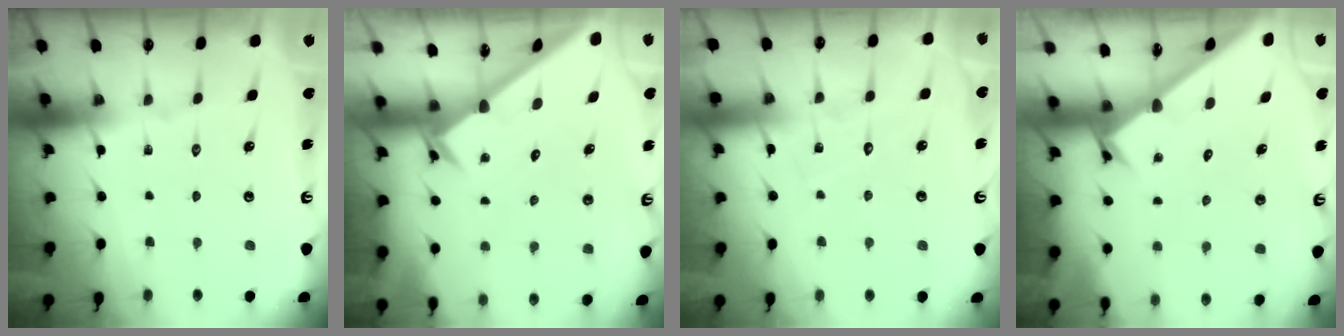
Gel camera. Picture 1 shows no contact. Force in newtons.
{"total": 2.4, "press": 2.4, "slide": 0.2}
{"total": 4.3, "press": 4.3, "slide": 0.3}
{"total": 2.5, "press": 2.5, "slide": 0.1}